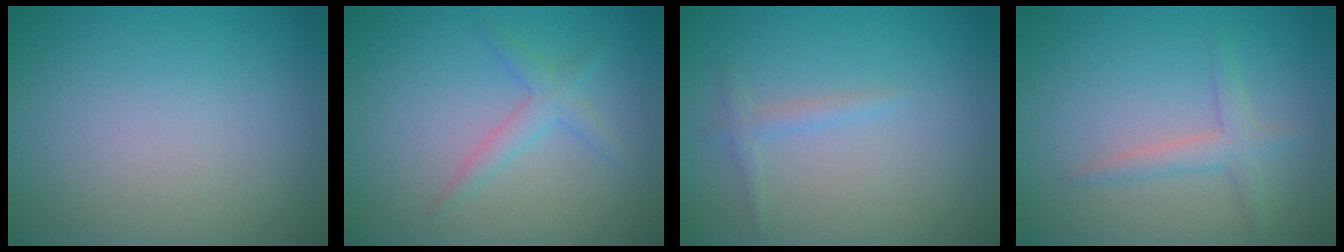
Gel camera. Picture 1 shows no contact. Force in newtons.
{"total": 1.9, "press": 1.9, "slide": 0.1}
{"total": 1.1, "press": 1.1, "slide": 0.1}
{"total": 2.0, "press": 2.0, "slide": 0.1}